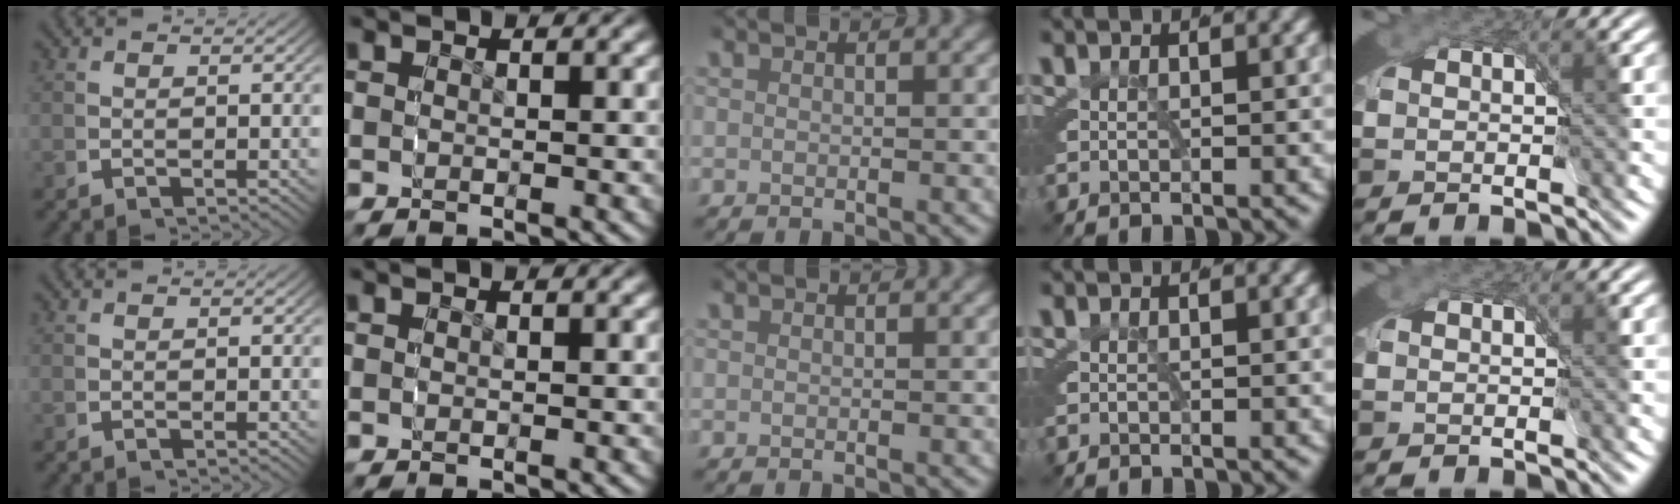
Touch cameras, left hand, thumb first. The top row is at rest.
{}